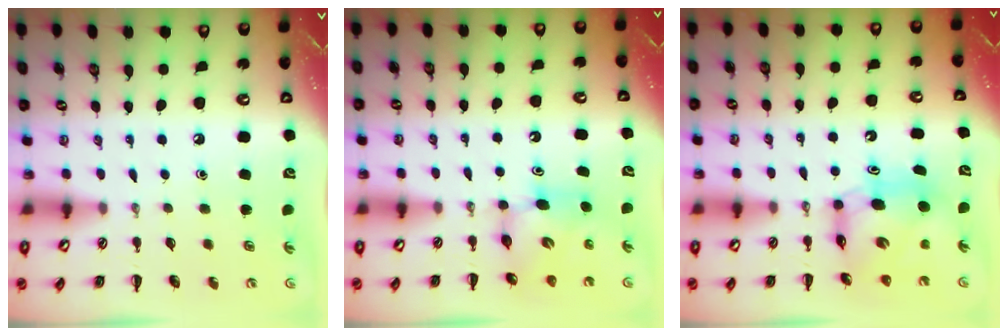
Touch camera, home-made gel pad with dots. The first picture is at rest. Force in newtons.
{"total": 7.3, "press": 7.1, "slide": 1.4}
{"total": 8.7, "press": 8.6, "slide": 1.3}